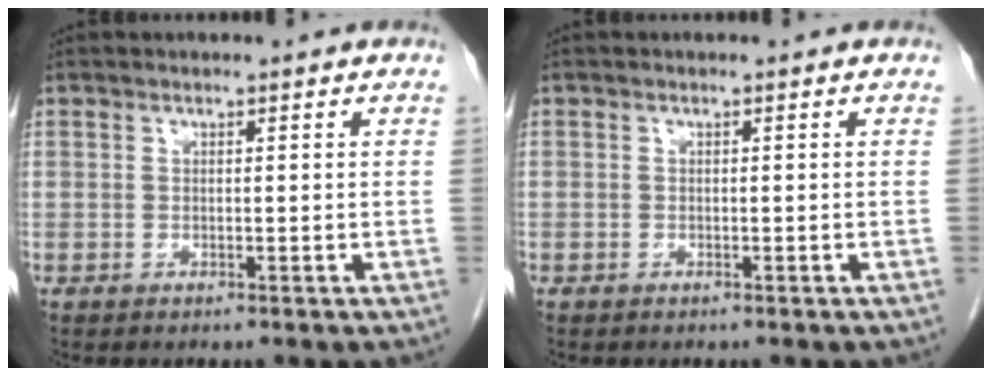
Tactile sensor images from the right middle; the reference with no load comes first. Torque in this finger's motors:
{"motor_torque": [1.07, -1.07, 0.32, -0.14]}